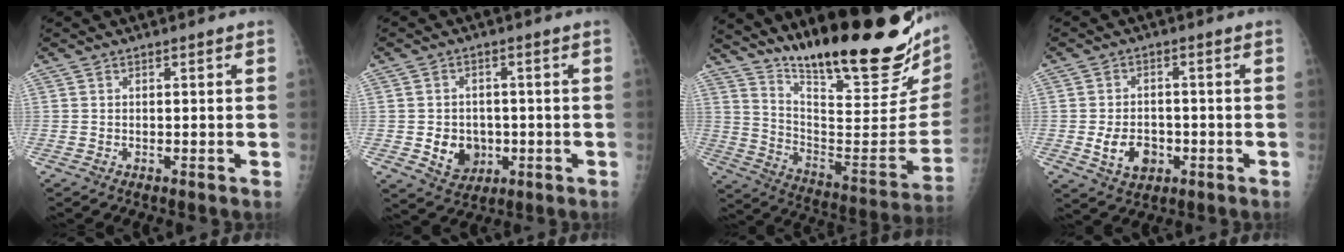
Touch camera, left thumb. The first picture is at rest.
{"total": 6.9, "force": [-1.2, 5.8, 3.5], "torque": [-0.025, 0.004, -0.007]}
{"total": 31.6, "force": [22.6, 6.7, 21.0], "torque": [-0.289, -0.126, 0.344]}
{"total": 6.6, "force": [-1.8, 4.9, 4.0], "torque": [-0.054, 0.006, -0.021]}